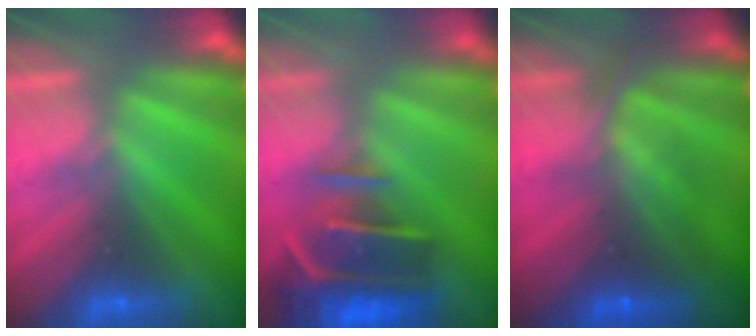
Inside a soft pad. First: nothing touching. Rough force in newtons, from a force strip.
{"total": 7.5}
{"total": 7.4}